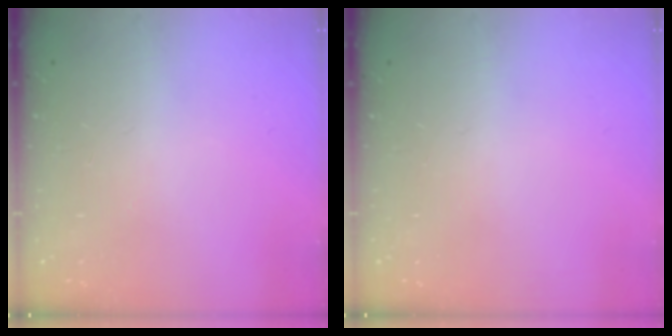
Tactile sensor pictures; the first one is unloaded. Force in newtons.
{"total": 0.0}